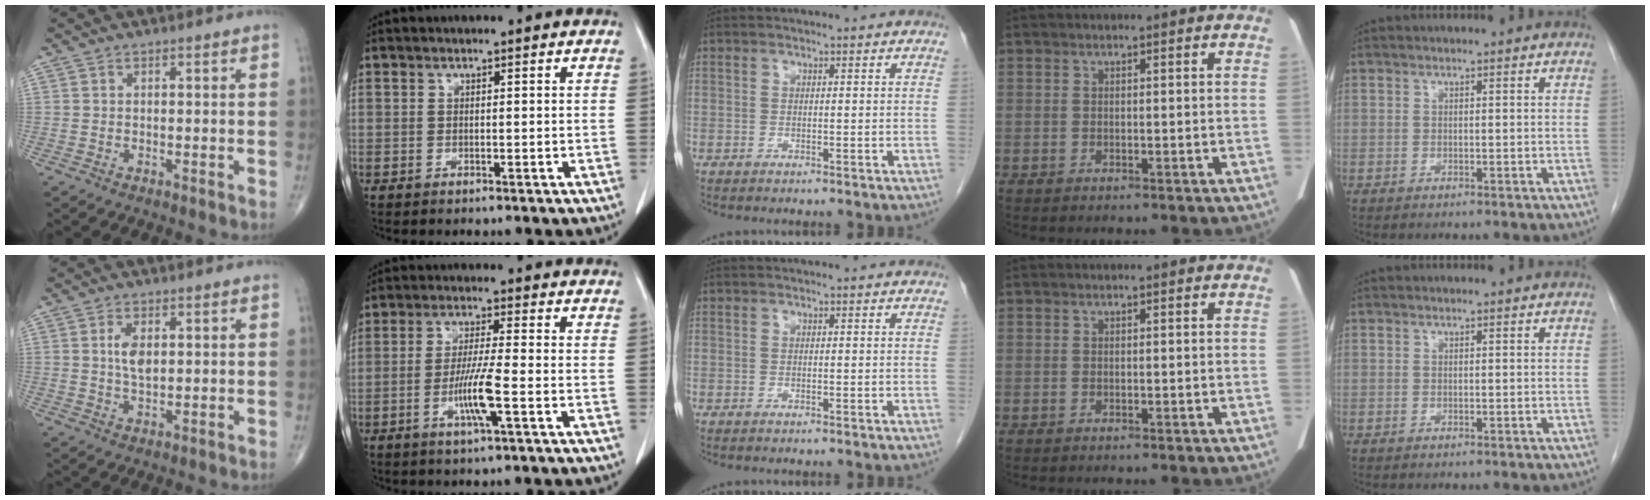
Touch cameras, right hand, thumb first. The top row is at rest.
{"thumb": {"total": 4.7, "force": [1.0, 2.5, 3.9], "torque": [-0.069, -0.004, 0.019]}, "index": {"total": 6.1, "force": [-2.3, -0.5, 5.7], "torque": [-0.110, -0.007, -0.045]}}